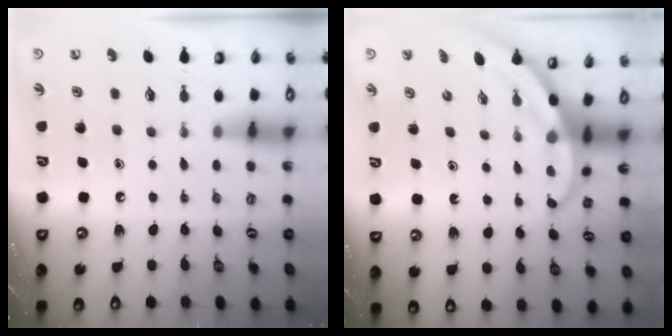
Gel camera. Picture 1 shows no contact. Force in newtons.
{"total": 3.0, "press": 3.0, "slide": 0.1}